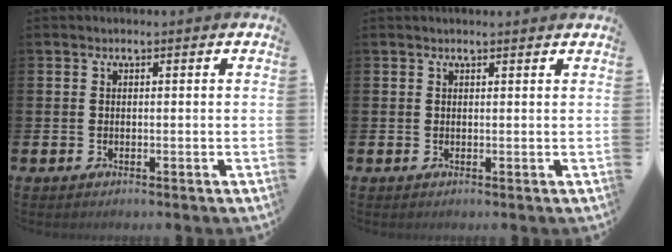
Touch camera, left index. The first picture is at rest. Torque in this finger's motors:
{"motor_torque": [0.70, -1.32, 0.08, -0.01]}